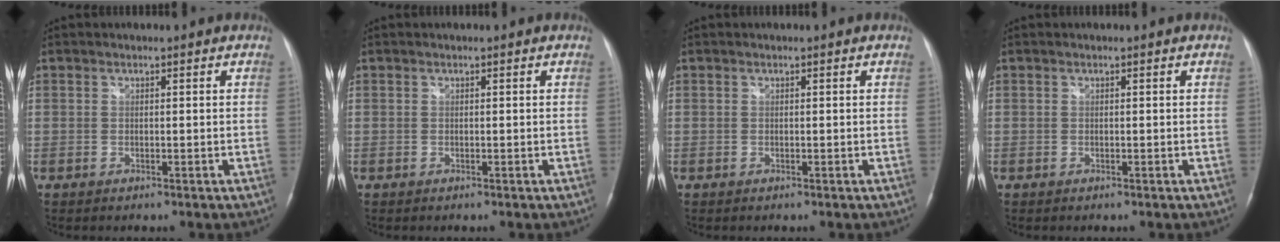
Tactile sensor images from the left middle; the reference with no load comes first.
{"total": 0.0}
{"total": 0.0}
{"total": 0.0}